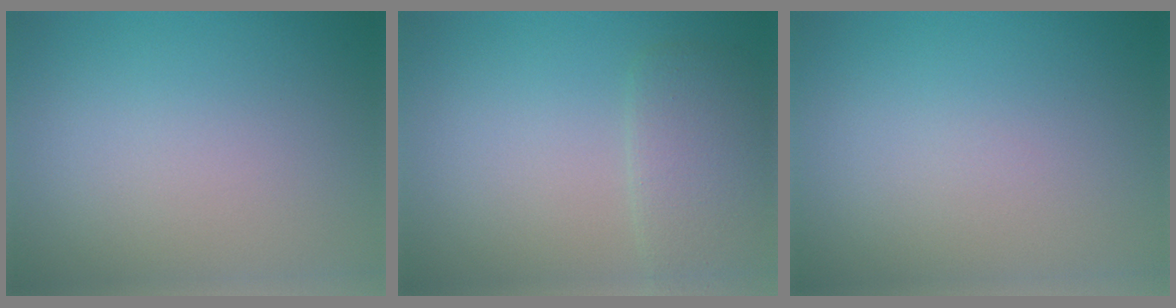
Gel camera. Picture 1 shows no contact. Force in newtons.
{"total": 3.0, "press": 3.0, "slide": 0.1}
{"total": 0.0}